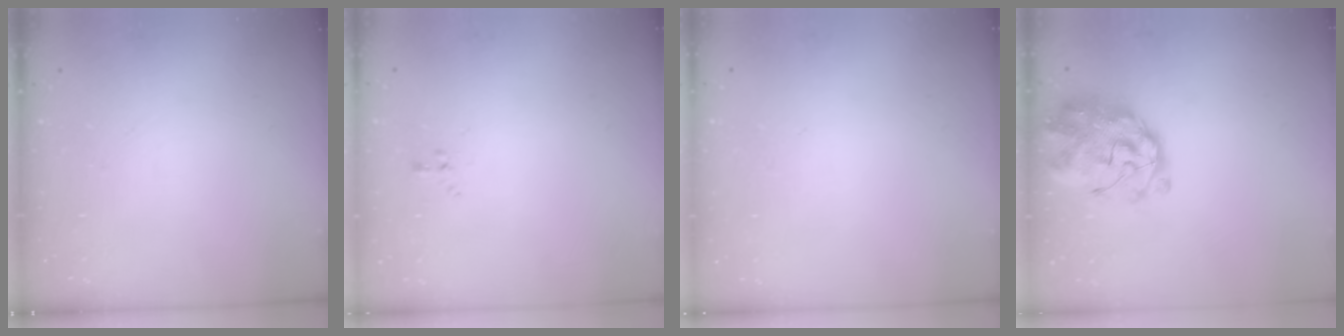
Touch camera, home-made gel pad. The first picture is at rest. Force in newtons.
{"total": 0.0}
{"total": 1.8, "press": 1.8, "slide": 0.2}
{"total": 3.9, "press": 3.6, "slide": 1.3}